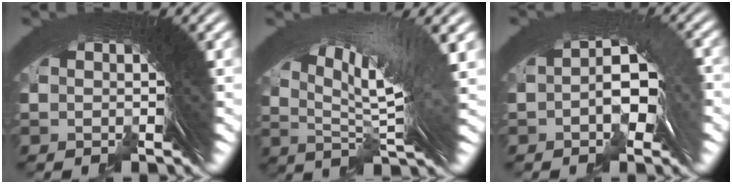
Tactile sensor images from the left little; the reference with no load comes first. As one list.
[{"total": 7.2, "force": [2.7, 1.5, 6.6], "torque": [-0.091, 0.014, 0.040]}, {"total": 3.3, "force": [-0.2, 1.5, 2.9], "torque": [-0.052, 0.001, -0.001]}]